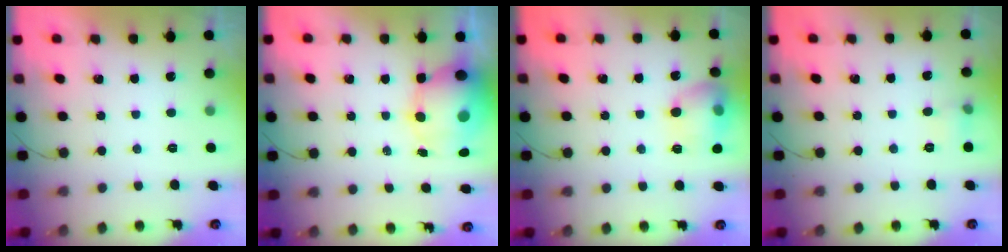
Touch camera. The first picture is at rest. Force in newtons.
{"total": 11.5, "press": 11.1, "slide": 3.0}
{"total": 13.3, "press": 13.2, "slide": 1.4}
{"total": 5.2, "press": 4.9, "slide": 1.7}